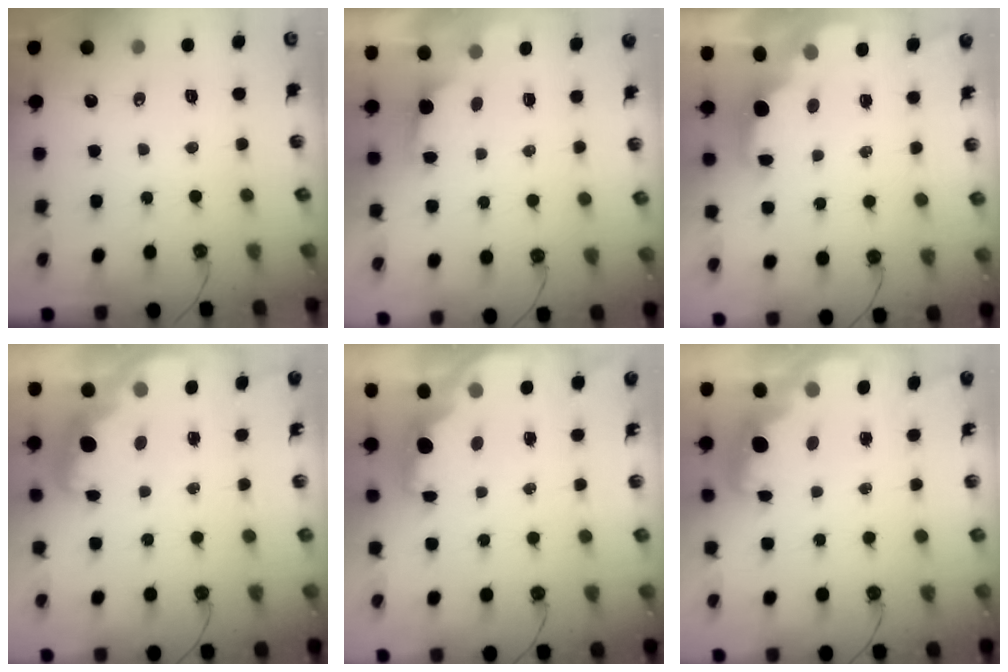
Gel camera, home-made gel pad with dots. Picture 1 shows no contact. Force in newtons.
{"total": 1.4, "press": 1.2, "slide": 0.8}
{"total": 2.3, "press": 2.2, "slide": 0.8}
{"total": 2.6, "press": 2.6, "slide": 0.5}
{"total": 2.1, "press": 2.0, "slide": 0.5}
{"total": 3.6, "press": 3.6, "slide": 0.6}